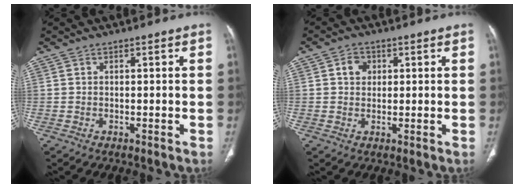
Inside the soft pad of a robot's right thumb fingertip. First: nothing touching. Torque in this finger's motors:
{"motor_torque": [0.74, 0.62, 0.40, 0.26, 0.00]}